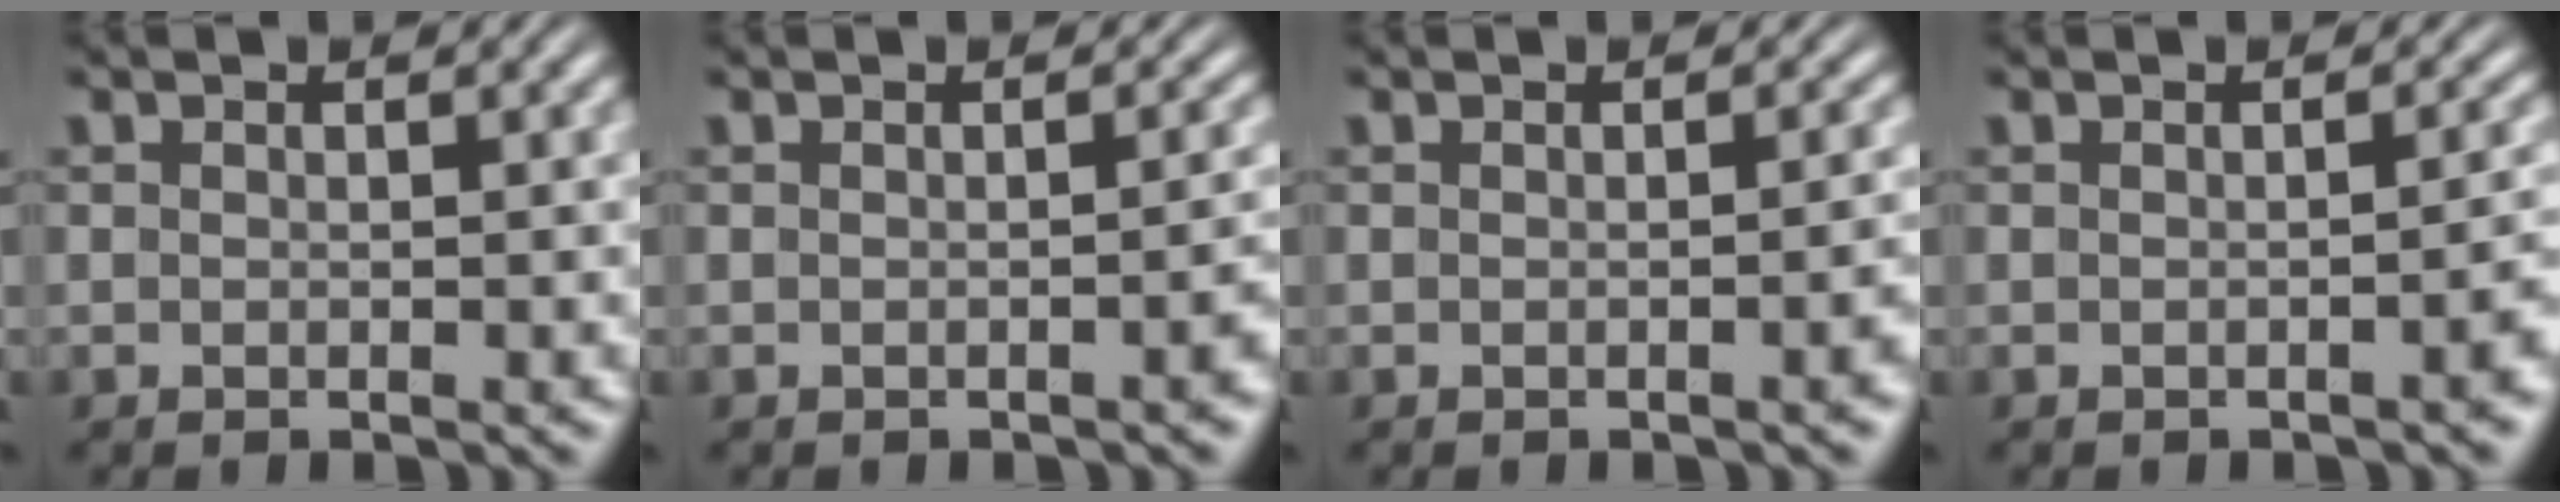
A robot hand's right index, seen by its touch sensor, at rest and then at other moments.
{"total": 1.3, "force": [-0.9, 0.0, 0.9], "torque": [-0.011, 0.010, -0.015]}
{"total": 1.1, "force": [-0.6, -0.1, 0.8], "torque": [-0.011, 0.010, -0.012]}
{"total": 1.7, "force": [-1.1, 0.1, 1.2], "torque": [-0.016, 0.010, -0.018]}